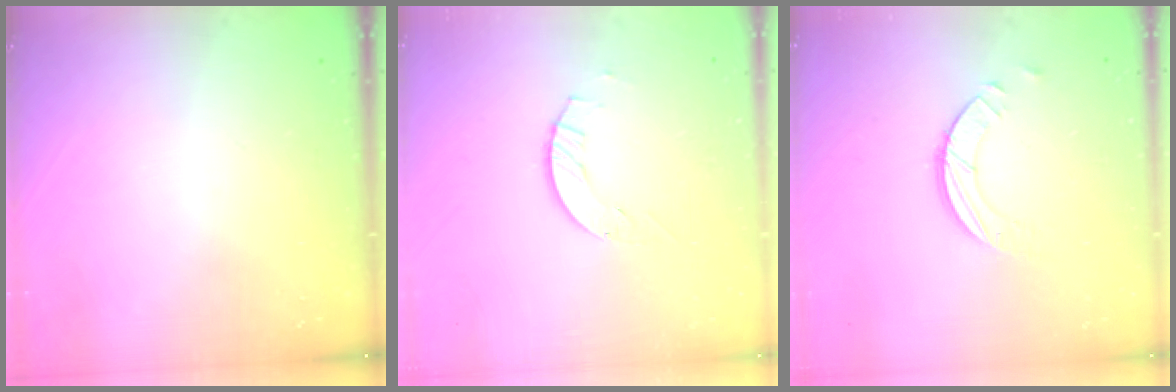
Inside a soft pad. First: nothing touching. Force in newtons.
{"total": 2.1, "press": 2.1, "slide": 0.3}
{"total": 3.2, "press": 3.2, "slide": 0.3}